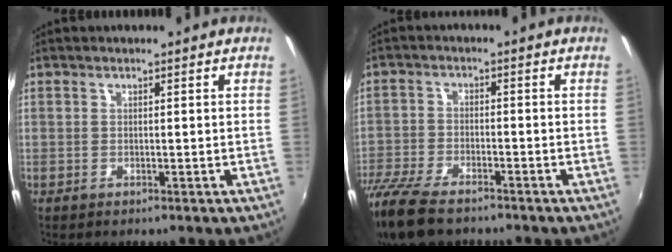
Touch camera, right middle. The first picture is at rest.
{"total": 13.5, "force": [-10.6, 4.5, 7.0], "torque": [-0.177, -0.043, -0.202]}